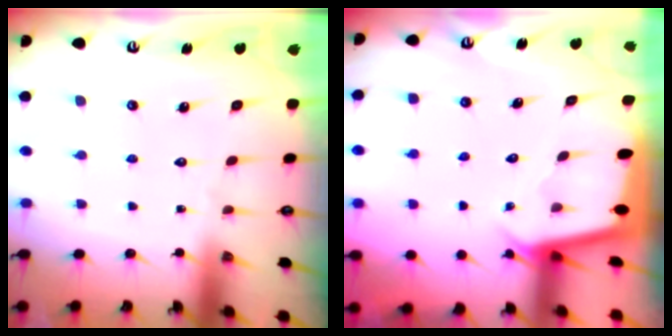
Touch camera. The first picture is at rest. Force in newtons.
{"total": 2.0, "press": 2.0, "slide": 0.1}